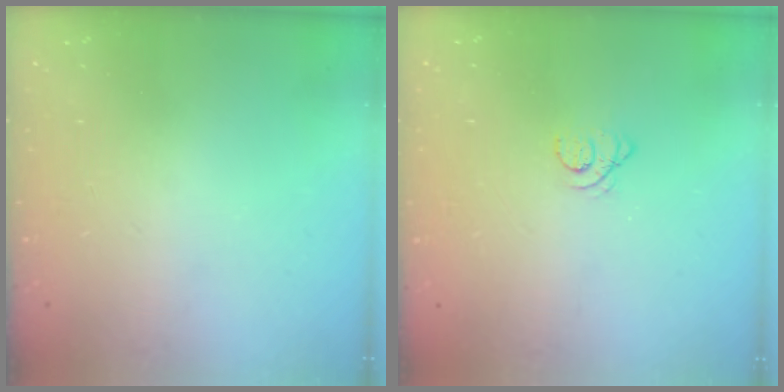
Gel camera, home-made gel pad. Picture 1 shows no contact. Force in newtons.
{"total": 1.7, "press": 1.6, "slide": 0.1}